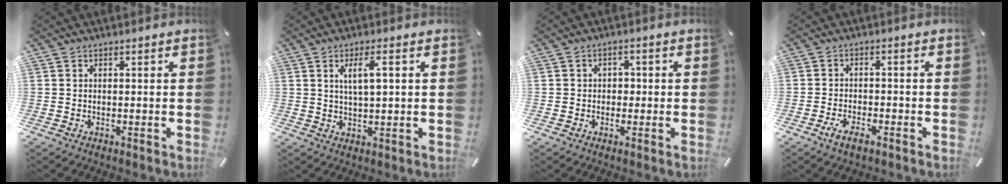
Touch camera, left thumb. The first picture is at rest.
{"total": 5.6, "force": [1.8, 1.3, 5.1], "torque": [-0.103, -0.004, 0.025]}
{"total": 2.2, "force": [-0.5, 2.0, 0.8], "torque": [-0.008, 0.006, -0.016]}
{"total": 4.0, "force": [-2.5, 1.6, 2.7], "torque": [-0.056, 0.007, -0.048]}